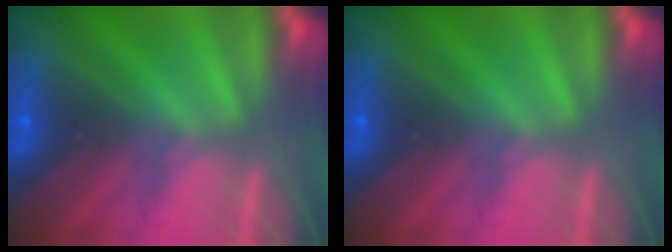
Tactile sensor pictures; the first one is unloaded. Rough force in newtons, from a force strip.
{"total": 0.0}